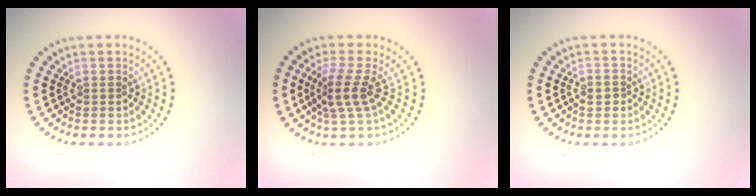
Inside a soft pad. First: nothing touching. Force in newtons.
{"total": 2.9, "press": 2.0, "slide": 2.0}
{"total": 1.0, "press": 1.0, "slide": 0.1}